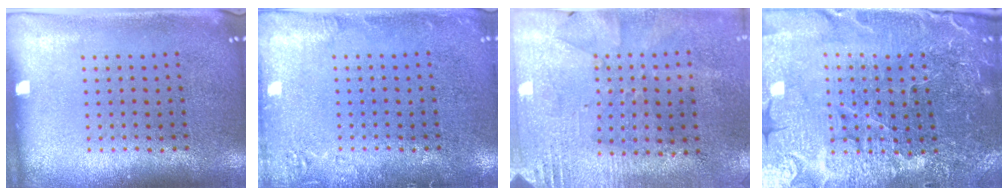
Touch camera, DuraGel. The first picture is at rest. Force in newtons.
{"total": 1.8, "press": 1.7, "slide": 0.4}
{"total": 2.7, "press": 2.3, "slide": 1.5}
{"total": 4.9, "press": 4.7, "slide": 1.4}